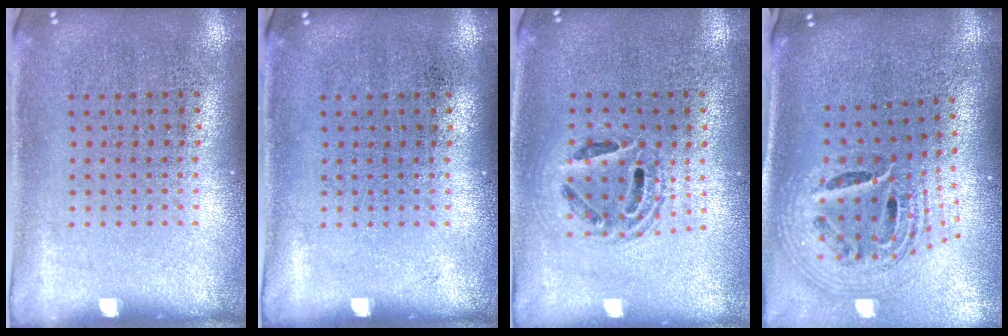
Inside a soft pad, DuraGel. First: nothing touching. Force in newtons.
{"total": 0.0}
{"total": 1.3, "press": 1.2, "slide": 0.6}
{"total": 2.2, "press": 1.6, "slide": 1.5}